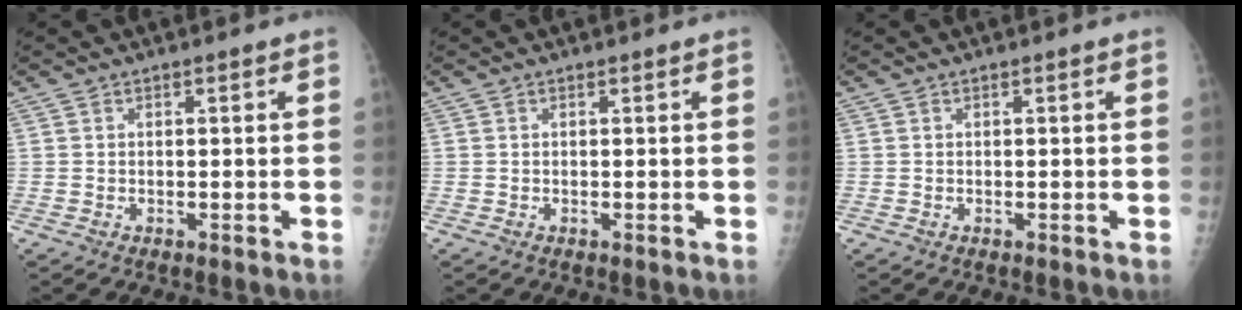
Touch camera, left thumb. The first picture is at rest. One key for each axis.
{"total": 0.0}
{"total": 0.0}